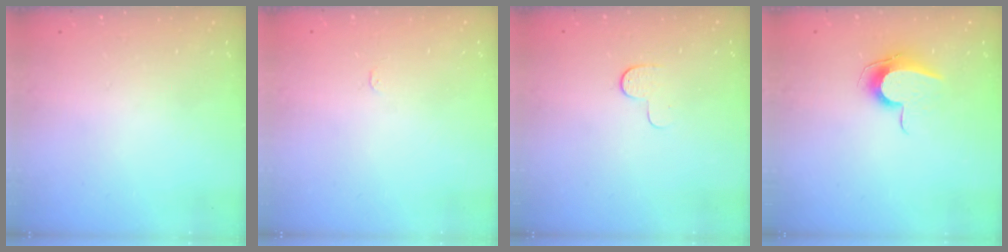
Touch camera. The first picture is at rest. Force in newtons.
{"total": 2.4, "press": 2.4, "slide": 0.3}
{"total": 3.9, "press": 3.9, "slide": 0.3}
{"total": 9.2, "press": 9.2, "slide": 0.8}